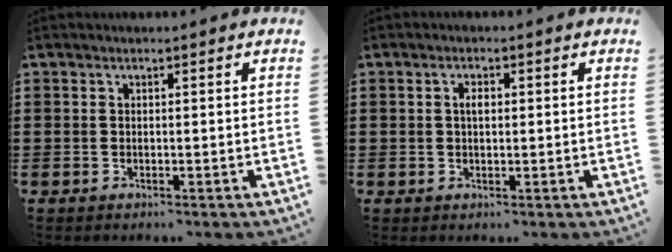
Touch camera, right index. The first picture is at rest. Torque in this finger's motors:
{"motor_torque": [0.48, -0.43, 0.24, 0.04]}